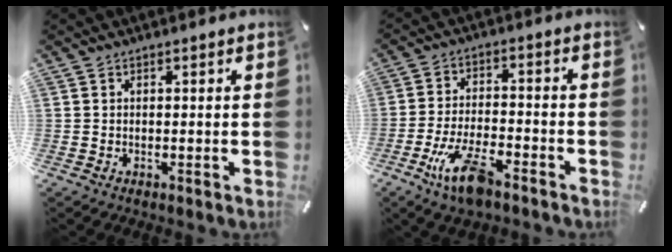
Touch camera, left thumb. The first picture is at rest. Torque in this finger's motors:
{"motor_torque": [0.42, 3.22, 0.49, -0.11, 0.37]}